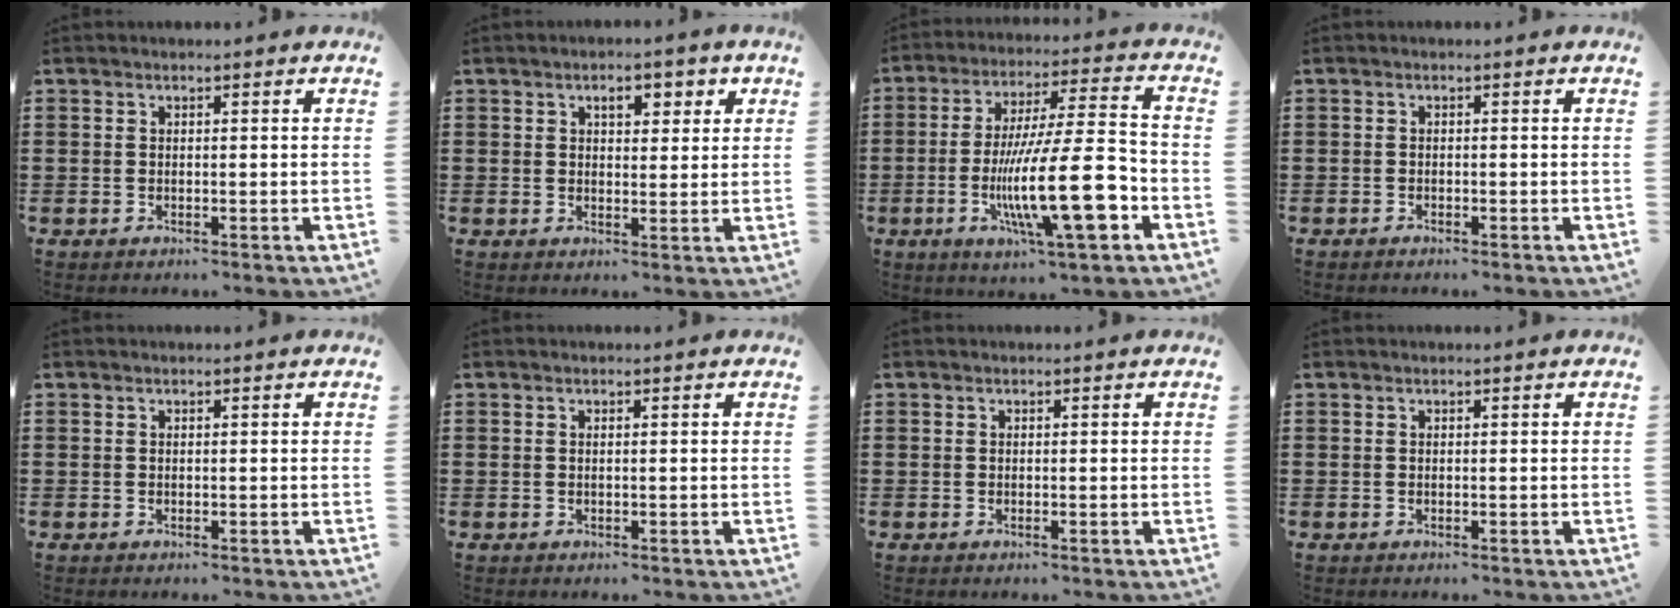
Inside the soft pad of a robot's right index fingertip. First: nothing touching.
{"total": 3.5, "force": [1.7, 2.0, 2.4], "torque": [-0.031, 0.002, 0.019]}
{"total": 19.1, "force": [-5.8, 3.8, 17.8], "torque": [-0.316, -0.006, -0.096]}
{"total": 0.6, "force": [-0.6, 0.1, 0.1], "torque": [-0.005, -0.003, -0.013]}
{"total": 0.0}
{"total": 0.0}
{"total": 0.0}
{"total": 0.0}